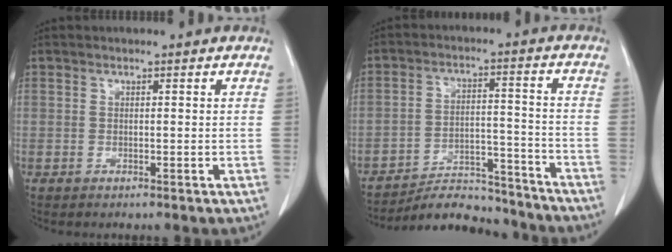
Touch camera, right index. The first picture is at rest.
{"total": 12.7, "force": [-12.3, 2.3, 1.7], "torque": [-0.016, 0.031, -0.186]}